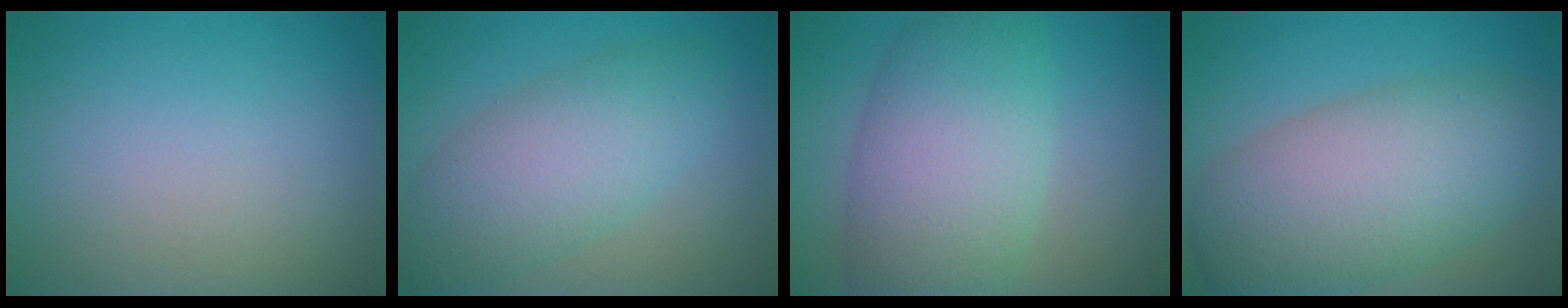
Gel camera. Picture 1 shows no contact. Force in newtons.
{"total": 6.0, "press": 6.0, "slide": 0.3}
{"total": 9.0, "press": 9.0, "slide": 0.3}
{"total": 9.6, "press": 9.6, "slide": 0.3}